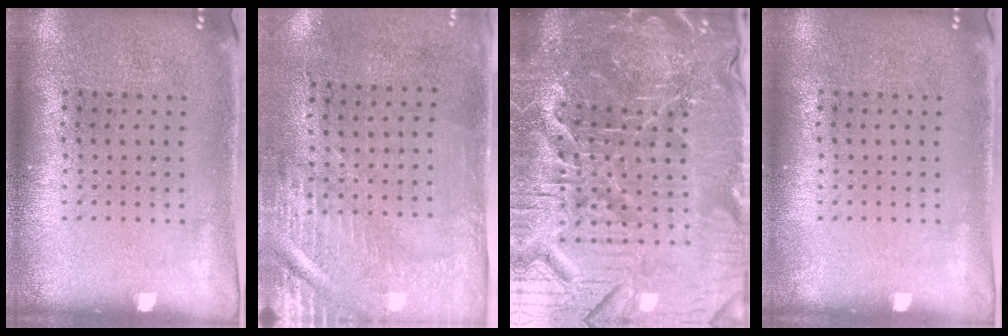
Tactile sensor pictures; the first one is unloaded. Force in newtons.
{"total": 3.0, "press": 2.5, "slide": 1.6}
{"total": 6.8, "press": 6.1, "slide": 3.0}
{"total": 0.0}